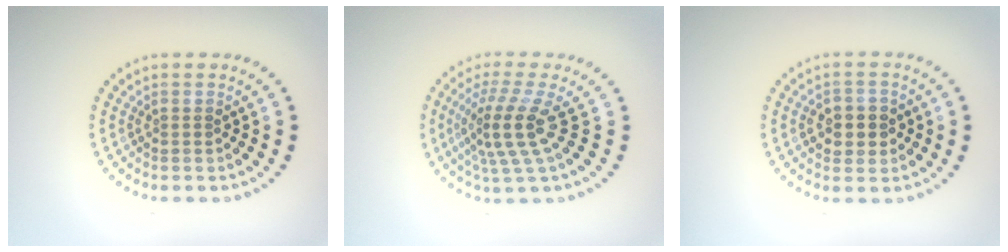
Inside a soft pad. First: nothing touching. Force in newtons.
{"total": 4.4, "press": 3.1, "slide": 3.1}
{"total": 2.9, "press": 2.8, "slide": 0.6}